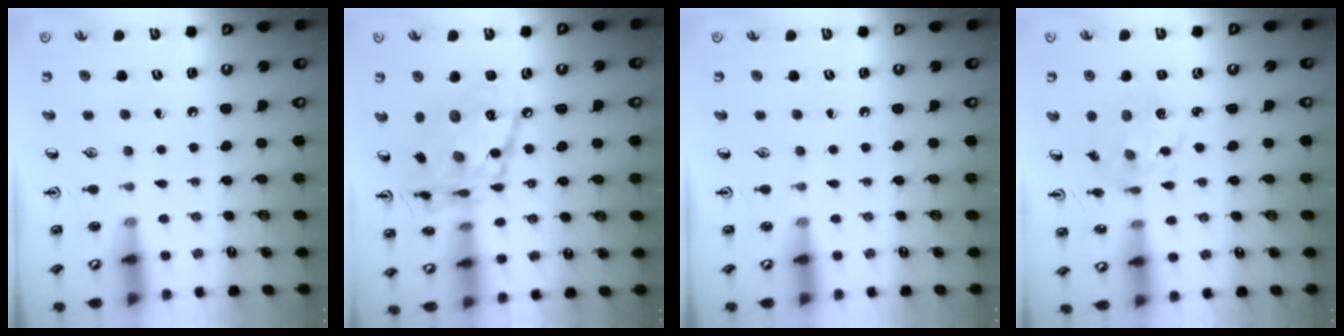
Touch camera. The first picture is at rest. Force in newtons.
{"total": 18.8, "press": 18.7, "slide": 1.4}
{"total": 0.0}
{"total": 7.3, "press": 7.3, "slide": 0.4}